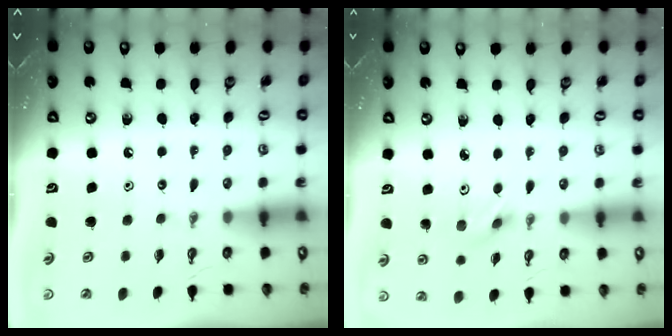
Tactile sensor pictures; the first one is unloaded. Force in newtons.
{"total": 3.5, "press": 3.4, "slide": 0.8}